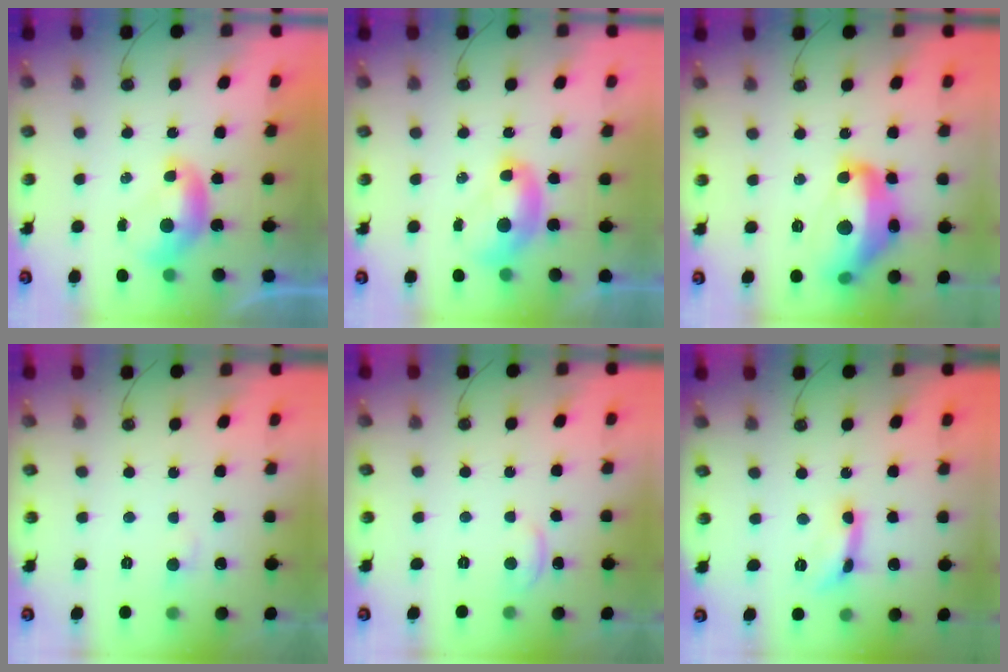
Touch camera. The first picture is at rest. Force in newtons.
{"total": 2.0, "press": 2.0, "slide": 0.0}
{"total": 13.0, "press": 13.0, "slide": 1.0}
{"total": 1.3, "press": 1.2, "slide": 0.6}
{"total": 1.9, "press": 1.9, "slide": 0.2}
{"total": 2.7, "press": 2.7, "slide": 0.3}